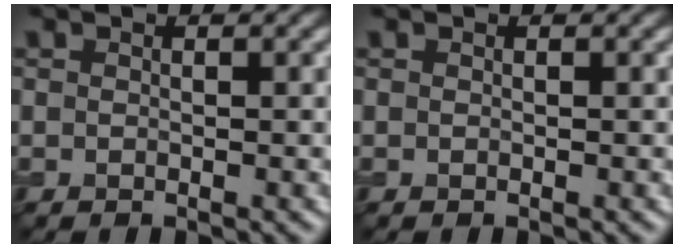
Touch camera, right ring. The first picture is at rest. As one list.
[{"total": 0.0}]